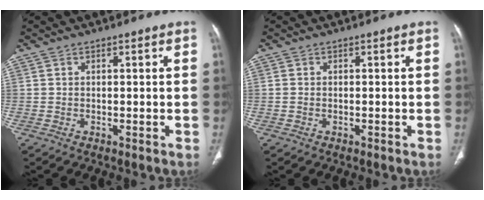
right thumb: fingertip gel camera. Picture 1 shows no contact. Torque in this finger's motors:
{"motor_torque": [-0.36, -0.02, -0.25, 0.17, -0.03]}